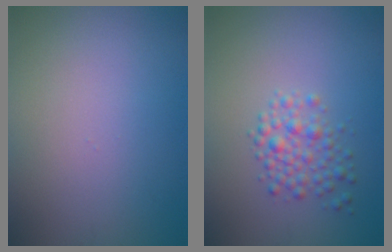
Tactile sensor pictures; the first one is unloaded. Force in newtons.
{"total": 2.6, "press": 2.6, "slide": 0.1}